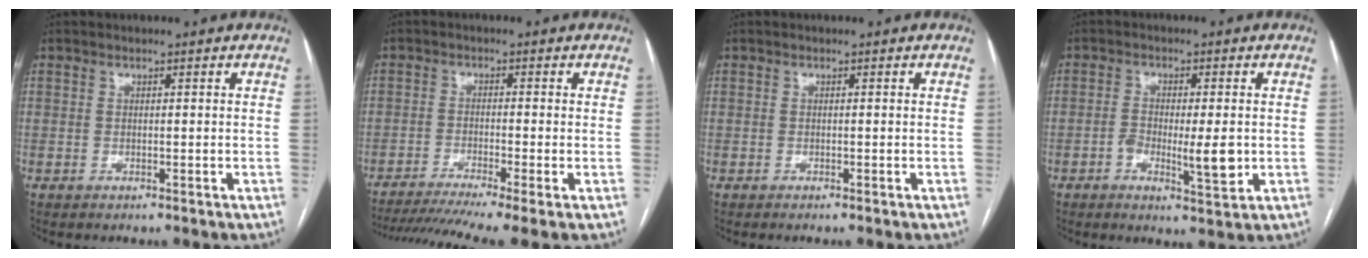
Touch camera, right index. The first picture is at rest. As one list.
[{"total": 11.1, "force": [-8.4, -0.6, 7.2], "torque": [-0.112, -0.020, -0.134]}, {"total": 0.0}, {"total": 6.2, "force": [-1.2, 1.6, 5.8], "torque": [-0.094, -0.006, -0.018]}]